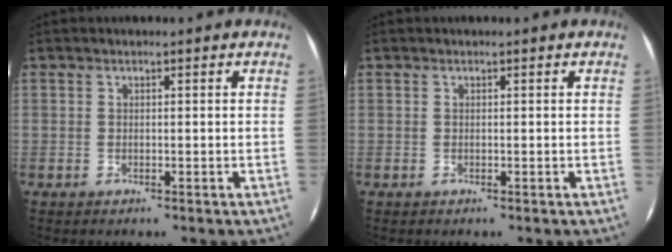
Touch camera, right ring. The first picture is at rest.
{"total": 0.0}